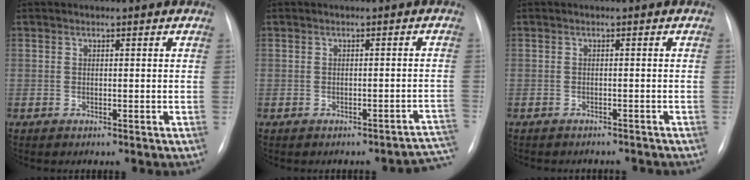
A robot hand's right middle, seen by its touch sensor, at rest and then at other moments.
{"total": 4.5, "force": [-4.0, 1.5, 1.3], "torque": [0.015, 0.020, -0.041]}
{"total": 6.2, "force": [-5.6, 2.1, 1.6], "torque": [-0.014, 0.004, -0.062]}